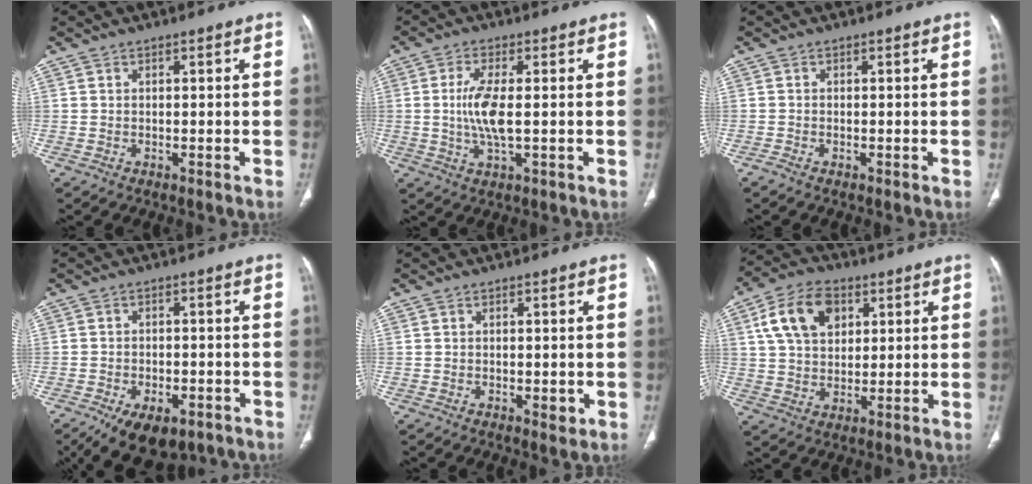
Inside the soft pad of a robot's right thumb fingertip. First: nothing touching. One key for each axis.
{"total": 6.8, "fx": 0.0, "fy": 1.9, "fz": 6.6, "tx": -0.152, "ty": -0.009, "tz": -0.004}
{"total": 0.5, "fx": -0.4, "fy": 0.2, "fz": 0.3, "tx": -0.011, "ty": -0.001, "tz": -0.010}
{"total": 11.8, "fx": -7.1, "fy": 6.4, "fz": 7.0, "tx": -0.104, "ty": 0.016, "tz": -0.100}
{"total": 2.2, "fx": -0.4, "fy": 1.2, "fz": 1.8, "tx": -0.018, "ty": -0.003, "tz": -0.002}
{"total": 12.3, "fx": 4.6, "fy": 8.3, "fz": 7.9, "tx": -0.126, "ty": 0.000, "tz": 0.080}